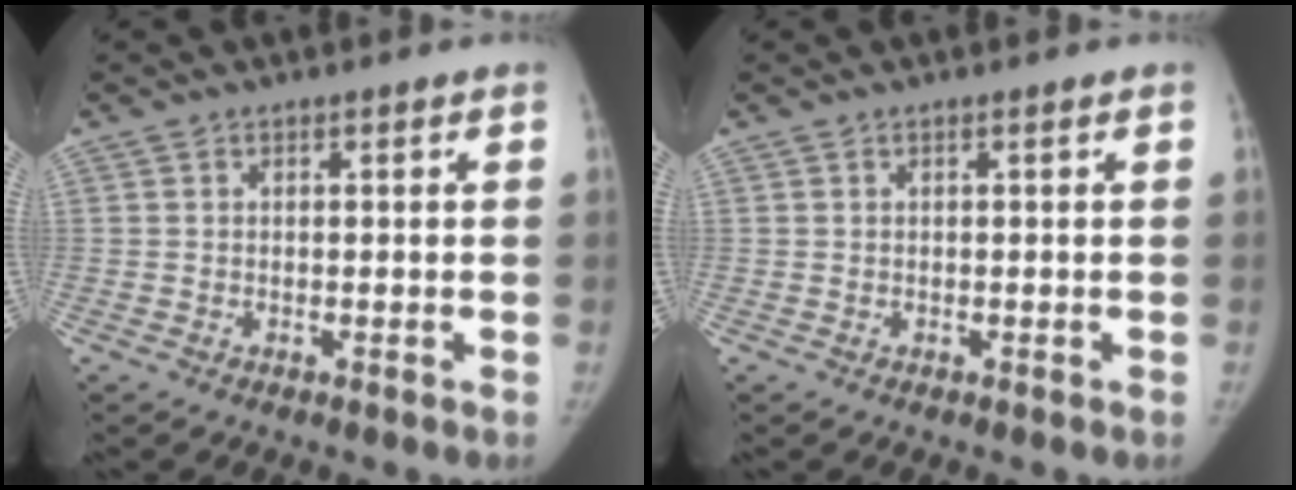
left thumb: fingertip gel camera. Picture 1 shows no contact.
{"total": 0.0}